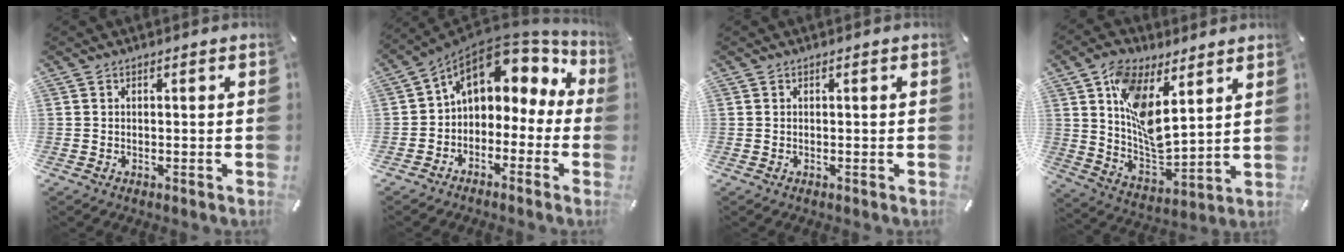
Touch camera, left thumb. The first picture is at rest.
{"total": 9.8, "force": [3.8, 6.9, 5.8], "torque": [-0.095, -0.024, 0.067]}
{"total": 0.0}
{"total": 14.0, "force": [6.9, 7.0, 9.9], "torque": [-0.202, -0.033, 0.127]}